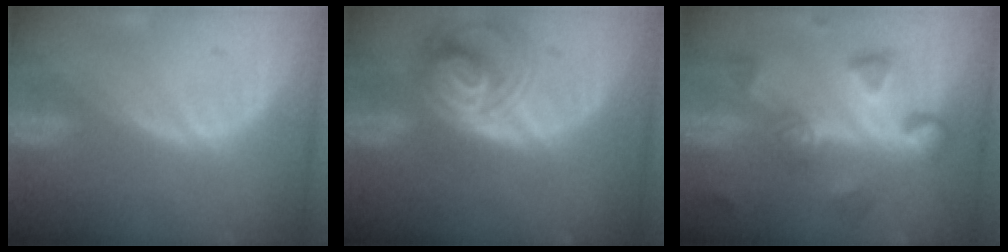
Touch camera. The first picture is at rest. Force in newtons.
{"total": 7.8, "press": 6.9, "slide": 3.8}
{"total": 8.2, "press": 8.0, "slide": 1.9}